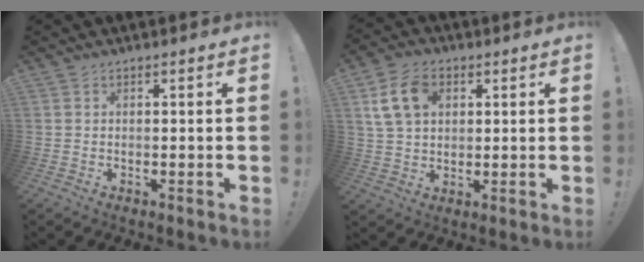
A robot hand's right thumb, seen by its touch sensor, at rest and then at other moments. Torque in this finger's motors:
{"motor_torque": [0.01, 0.19, 0.31, 0.38, 0.09]}